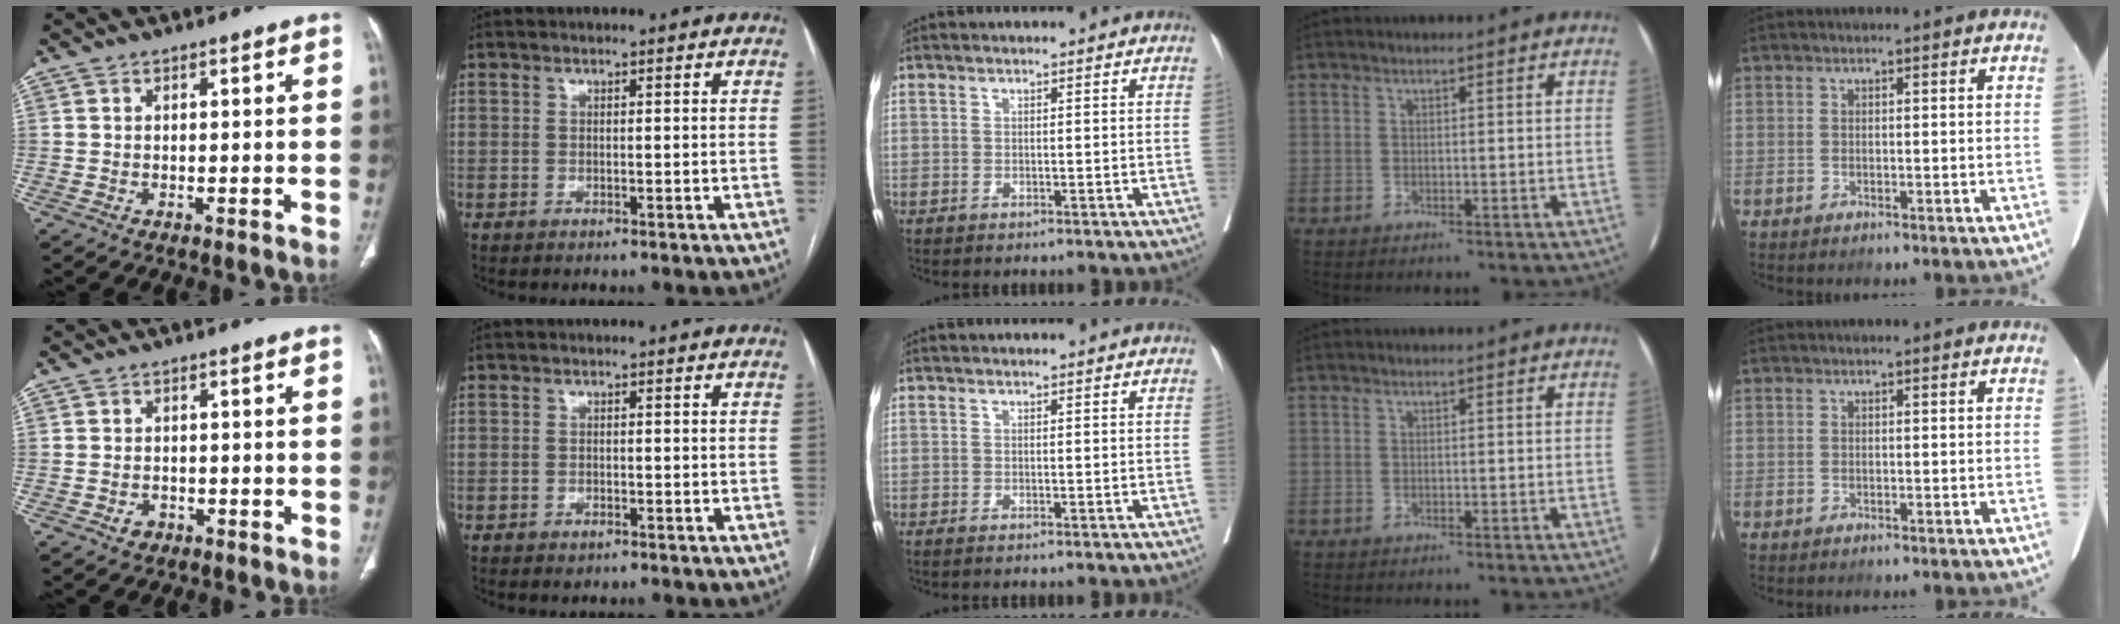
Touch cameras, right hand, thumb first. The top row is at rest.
{"thumb": {"total": 2.0, "force": [-0.9, 1.6, 0.8], "torque": [-0.011, 0.009, -0.009]}, "index": {"total": 0.9, "force": [-0.6, 0.5, 0.4], "torque": [-0.009, 0.000, -0.006]}, "middle": {"total": 0.7, "force": [-0.6, -0.1, 0.4], "torque": [-0.005, 0.001, -0.009]}}